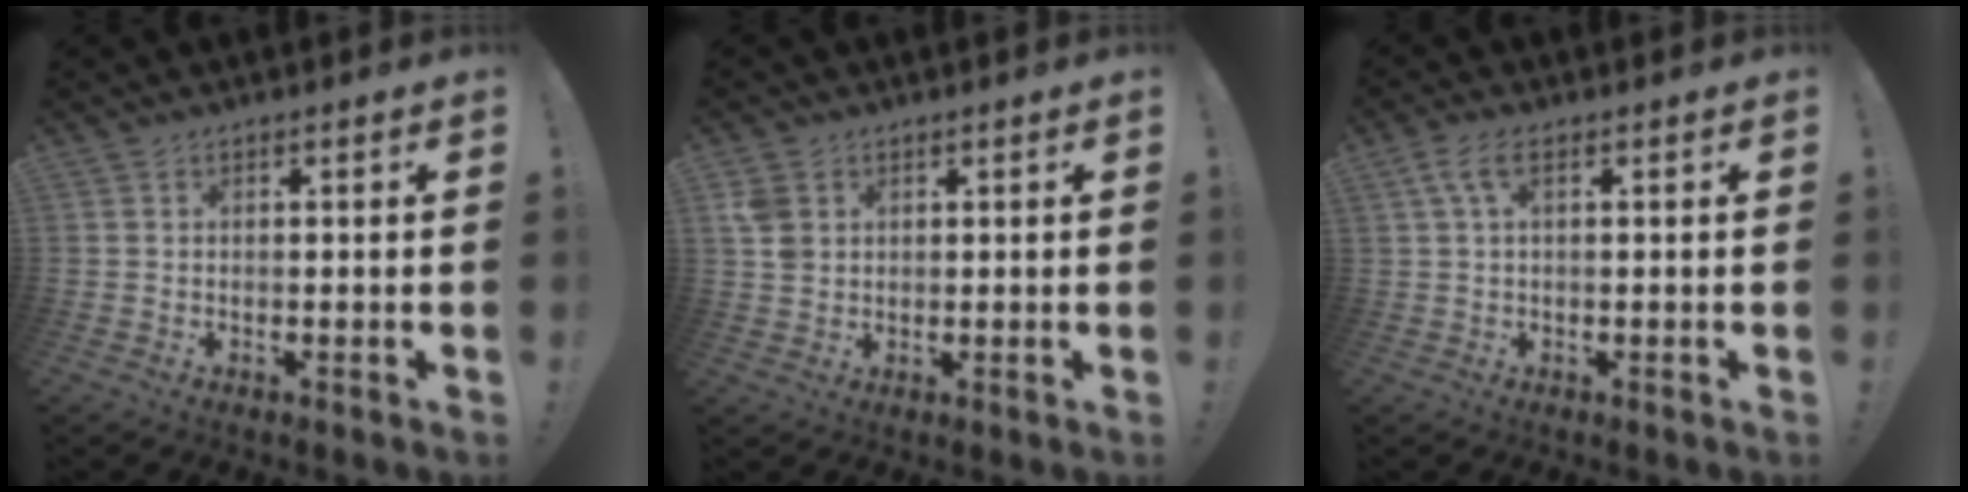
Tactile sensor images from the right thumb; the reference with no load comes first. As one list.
[{"total": 4.8, "force": [1.7, 3.9, 2.2], "torque": [-0.041, 0.001, 0.034]}, {"total": 4.3, "force": [1.6, 1.6, 3.7], "torque": [-0.076, 0.008, 0.030]}]